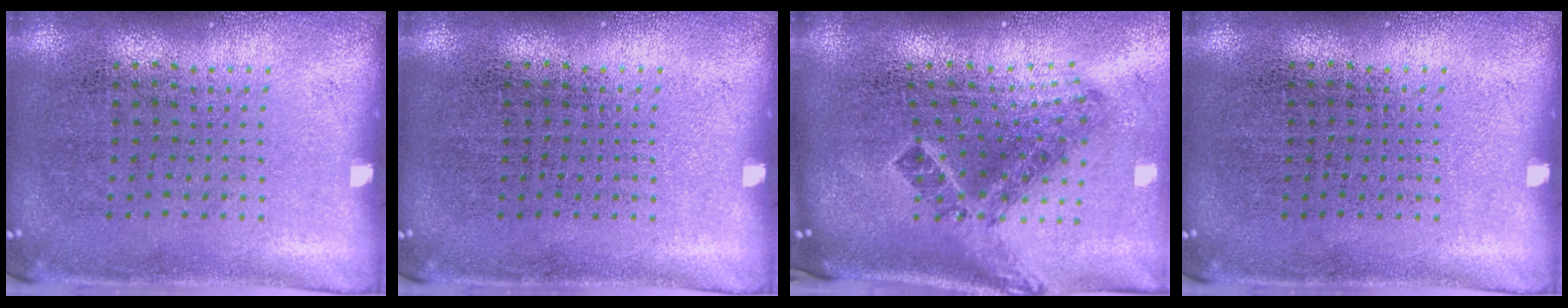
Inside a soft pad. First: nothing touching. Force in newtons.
{"total": 0.0}
{"total": 2.0, "press": 1.3, "slide": 1.6}
{"total": 0.0}